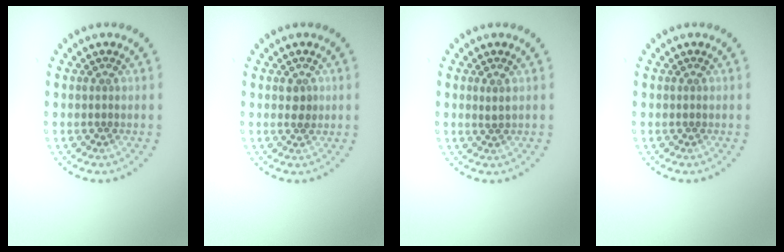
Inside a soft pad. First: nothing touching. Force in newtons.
{"total": 1.1, "press": 1.1, "slide": 0.2}
{"total": 0.6, "press": 0.3, "slide": 0.6}
{"total": 0.0}